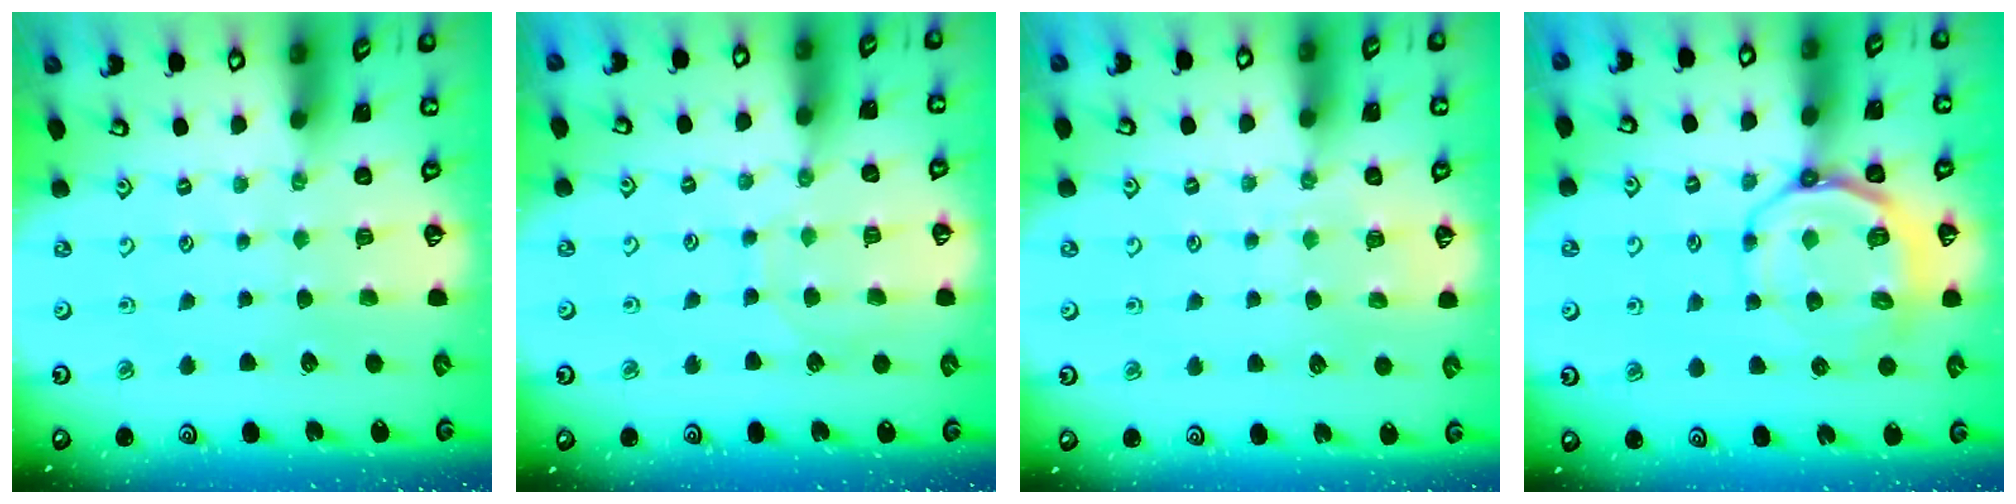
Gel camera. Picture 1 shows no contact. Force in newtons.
{"total": 6.9, "press": 6.8, "slide": 0.5}
{"total": 5.0, "press": 4.9, "slide": 0.6}
{"total": 9.3, "press": 9.0, "slide": 2.6}